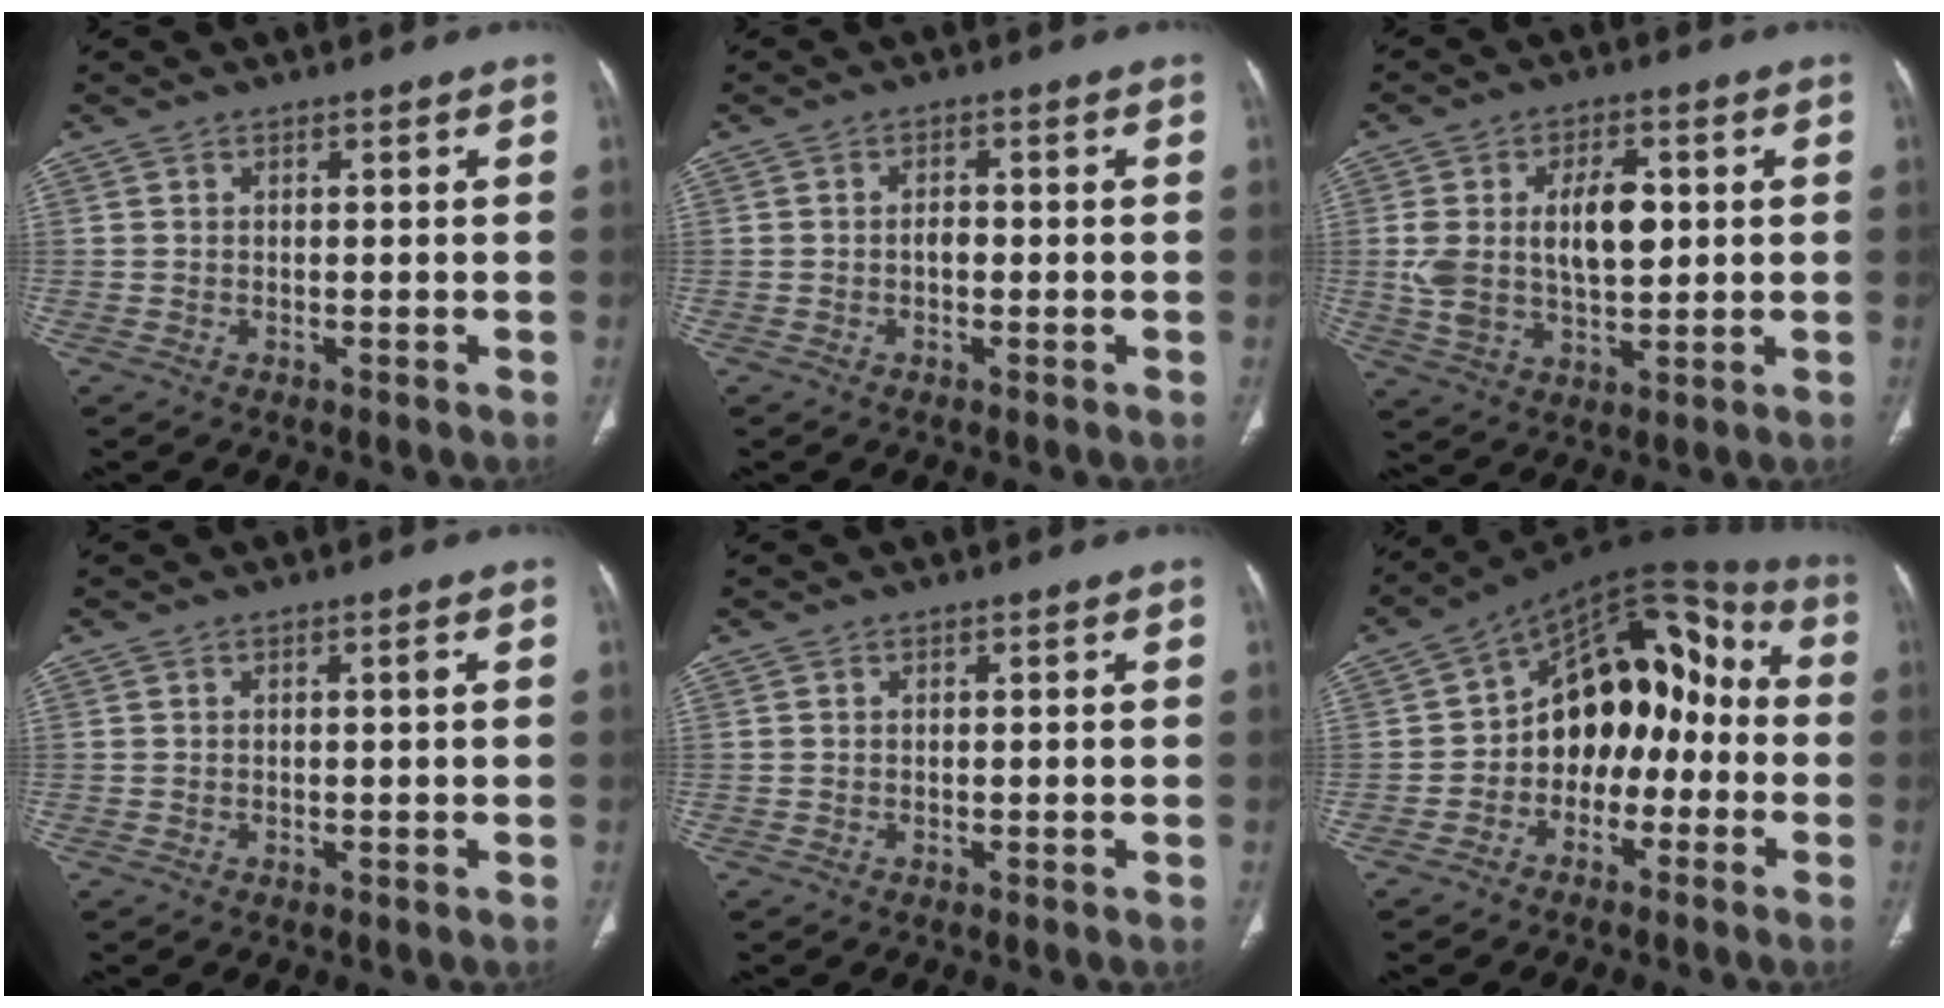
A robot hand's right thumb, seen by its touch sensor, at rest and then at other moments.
{"total": 1.8, "force": [-0.4, 1.1, 1.5], "torque": [-0.020, 0.004, -0.008]}
{"total": 12.4, "force": [1.6, 6.8, 10.3], "torque": [-0.181, 0.004, 0.037]}
{"total": 0.8, "force": [0.0, 0.1, 0.8], "torque": [-0.016, -0.001, 0.001]}
{"total": 0.0}
{"total": 15.7, "force": [-2.8, 10.8, 11.1], "torque": [-0.110, 0.065, -0.057]}